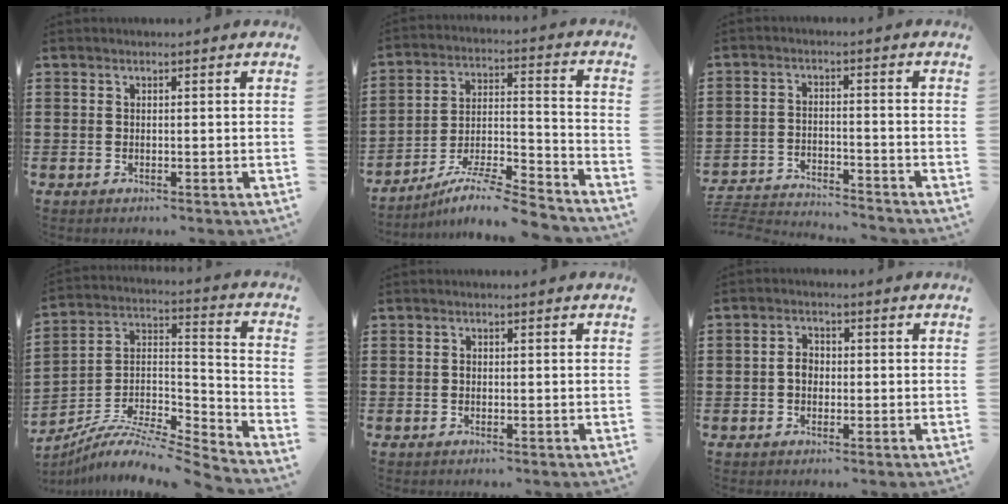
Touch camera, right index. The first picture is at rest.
{"total": 8.3, "force": [-7.4, 0.5, 3.6], "torque": [-0.059, 0.005, -0.147]}
{"total": 3.8, "force": [-3.8, 0.0, 0.2], "torque": [-0.024, -0.004, -0.087]}
{"total": 7.5, "force": [-6.5, 1.6, 3.4], "torque": [-0.076, -0.005, -0.136]}
{"total": 0.5, "force": [-0.1, 0.4, 0.3], "torque": [-0.008, 0.001, -0.002]}
{"total": 2.5, "force": [-0.3, 1.8, 1.7], "torque": [-0.034, 0.006, -0.008]}